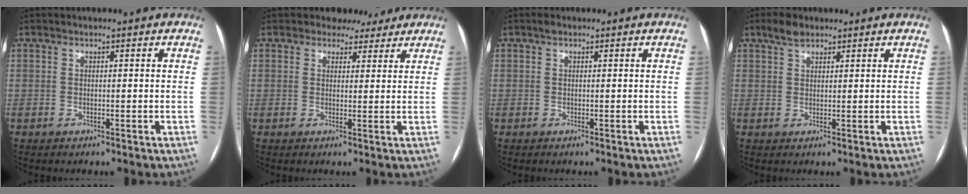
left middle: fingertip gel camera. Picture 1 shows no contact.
{"total": 4.0, "force": [3.3, 2.2, 0.3], "torque": [0.003, 0.004, 0.035]}
{"total": 0.6, "force": [0.4, 0.3, 0.3], "torque": [-0.008, 0.009, 0.006]}
{"total": 2.9, "force": [2.2, 1.3, 1.4], "torque": [-0.032, 0.011, 0.041]}